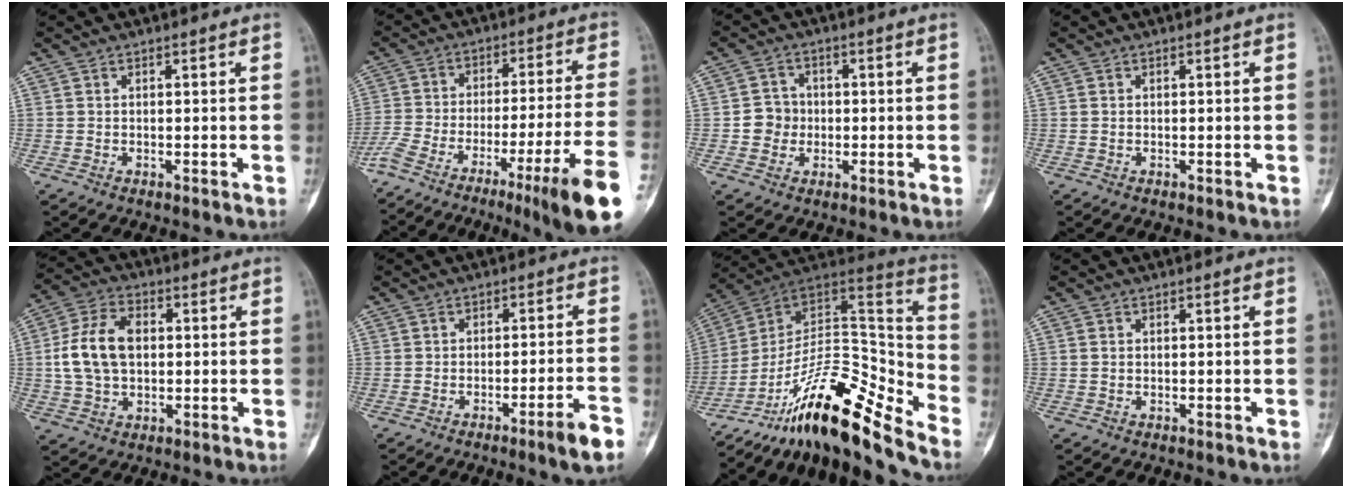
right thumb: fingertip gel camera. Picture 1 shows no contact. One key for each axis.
{"total": 22.0, "fx": -12.6, "fy": 1.6, "fz": 18.0, "tx": -0.272, "ty": 0.048, "tz": -0.202}
{"total": 4.6, "fx": -0.6, "fy": 4.4, "fz": 1.3, "tx": 0.003, "ty": 0.010, "tz": -0.015}
{"total": 0.0}
{"total": 12.0, "fx": 0.8, "fy": 8.0, "fz": 8.8, "tx": -0.165, "ty": 0.016, "tz": 0.014}
{"total": 5.8, "fx": -3.6, "fy": 0.0, "fz": 4.5, "tx": -0.069, "ty": 0.020, "tz": -0.056}
{"total": 22.4, "fx": -17.0, "fy": 5.1, "fz": 13.6, "tx": -0.201, "ty": 0.120, "tz": -0.292}
{"total": 0.5, "fx": 0.0, "fy": 0.4, "fz": 0.3, "tx": -0.007, "ty": 0.001, "tz": 0.000}